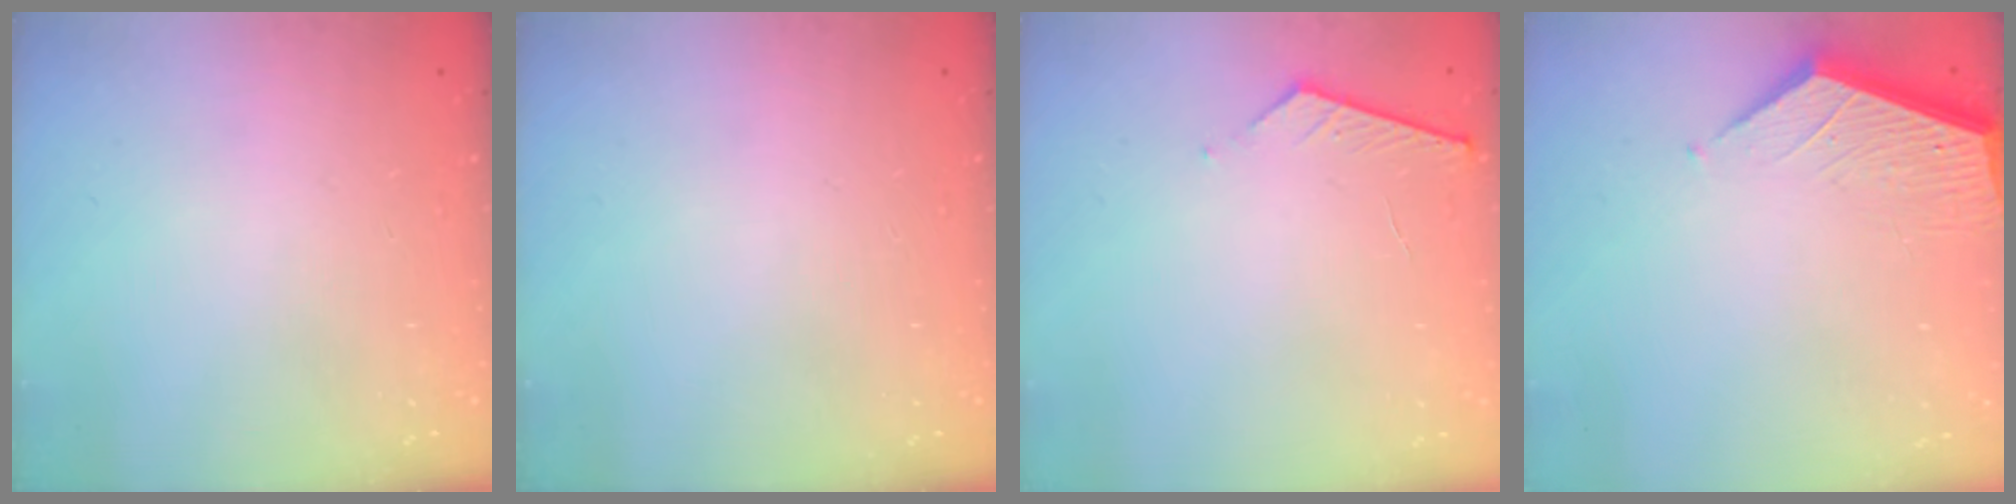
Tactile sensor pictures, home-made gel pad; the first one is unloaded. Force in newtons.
{"total": 0.0}
{"total": 4.1, "press": 4.1, "slide": 0.4}
{"total": 3.8, "press": 3.7, "slide": 0.3}